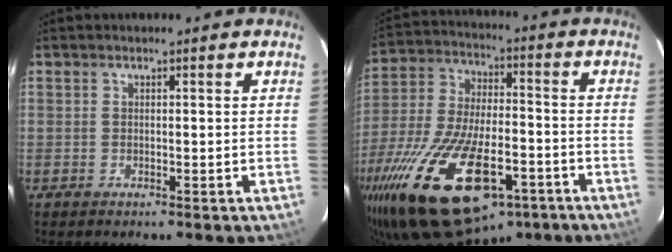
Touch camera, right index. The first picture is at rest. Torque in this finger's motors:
{"motor_torque": [2.14, 0.00, 1.05, 0.21]}